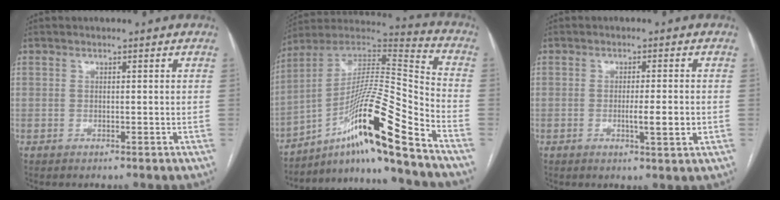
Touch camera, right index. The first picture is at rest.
{"total": 19.2, "force": [-12.0, -0.5, 15.0], "torque": [-0.282, 0.013, -0.209]}
{"total": 4.4, "force": [-0.9, 0.1, 4.3], "torque": [-0.069, -0.007, -0.012]}